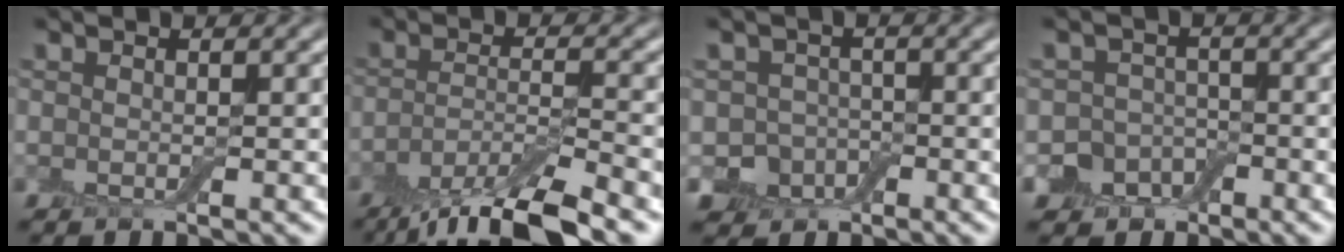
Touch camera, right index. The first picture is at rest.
{"total": 8.0, "force": [-5.4, 2.1, 5.5], "torque": [-0.086, -0.008, -0.103]}
{"total": 2.8, "force": [-1.1, 2.4, 1.0], "torque": [-0.011, -0.002, -0.023]}
{"total": 3.6, "force": [-2.0, 2.8, 1.0], "torque": [-0.009, 0.007, -0.038]}